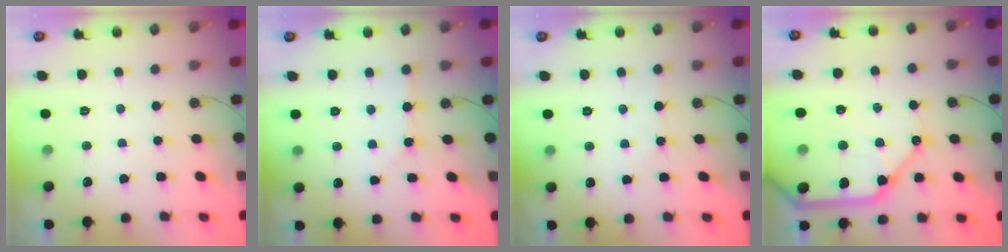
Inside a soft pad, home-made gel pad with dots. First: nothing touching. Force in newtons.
{"total": 2.1, "press": 2.1, "slide": 0.4}
{"total": 1.5, "press": 1.5, "slide": 0.3}
{"total": 20.3, "press": 20.1, "slide": 3.0}